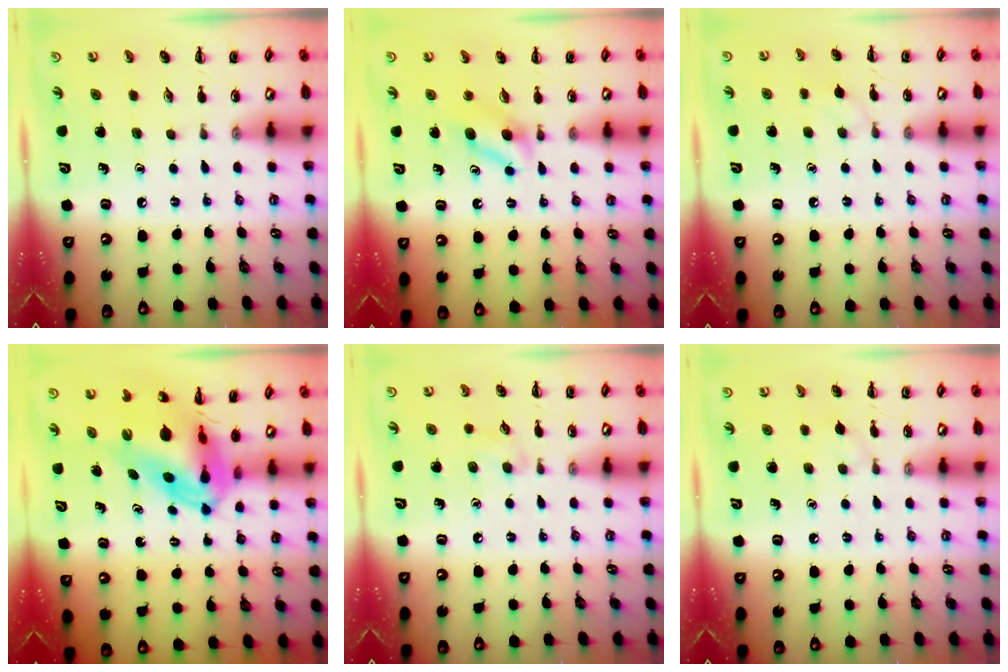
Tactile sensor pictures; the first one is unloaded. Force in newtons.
{"total": 4.8, "press": 4.6, "slide": 1.4}
{"total": 5.6, "press": 5.4, "slide": 1.7}
{"total": 8.5, "press": 8.2, "slide": 2.4}
{"total": 5.5, "press": 5.0, "slide": 2.1}
{"total": 3.9, "press": 3.6, "slide": 1.6}